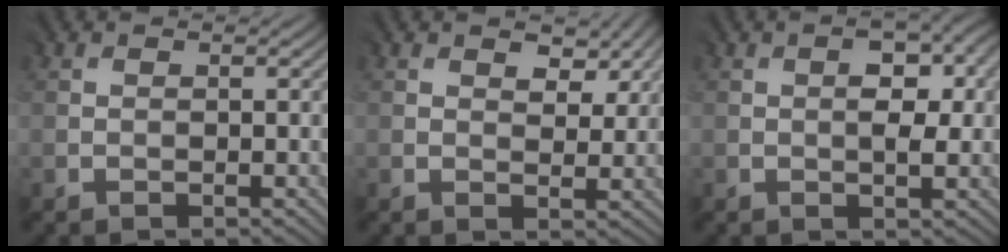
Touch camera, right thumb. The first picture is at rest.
{"total": 4.1, "force": [2.2, 2.3, 2.6], "torque": [-0.037, -0.009, 0.035]}
{"total": 3.9, "force": [0.3, 1.7, 3.5], "torque": [-0.055, -0.003, 0.007]}